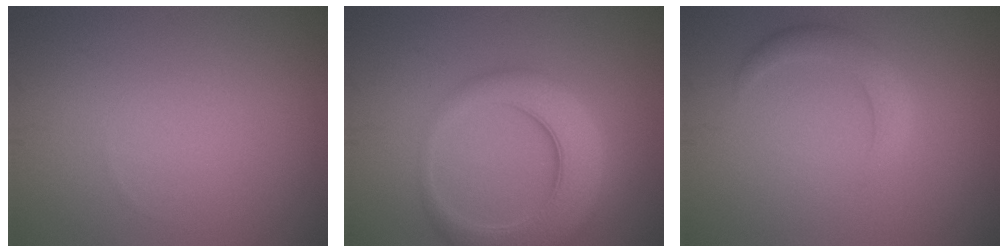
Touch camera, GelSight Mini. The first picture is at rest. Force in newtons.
{"total": 6.9, "press": 6.9, "slide": 0.3}
{"total": 2.3, "press": 2.3, "slide": 0.1}